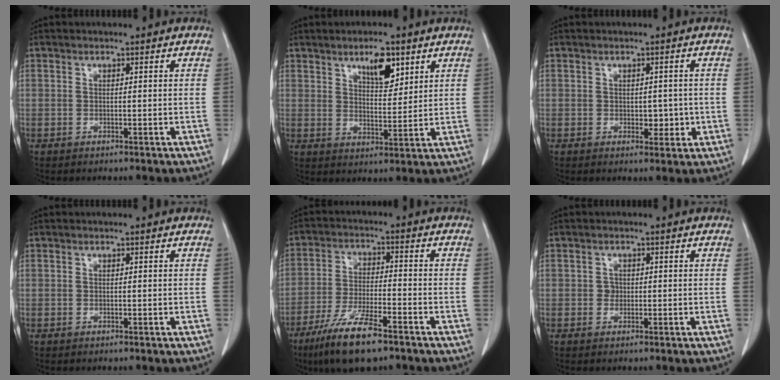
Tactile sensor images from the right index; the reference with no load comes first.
{"total": 6.2, "force": [3.6, 2.1, 4.6], "torque": [-0.077, -0.001, 0.061]}
{"total": 2.8, "force": [-0.4, 1.9, 2.1], "torque": [-0.019, 0.002, 0.000]}
{"total": 0.0}
{"total": 10.9, "force": [-7.4, 1.9, 7.9], "torque": [-0.153, -0.023, -0.131]}
{"total": 1.1, "force": [-0.1, 1.0, 0.4], "torque": [-0.004, 0.003, -0.001]}